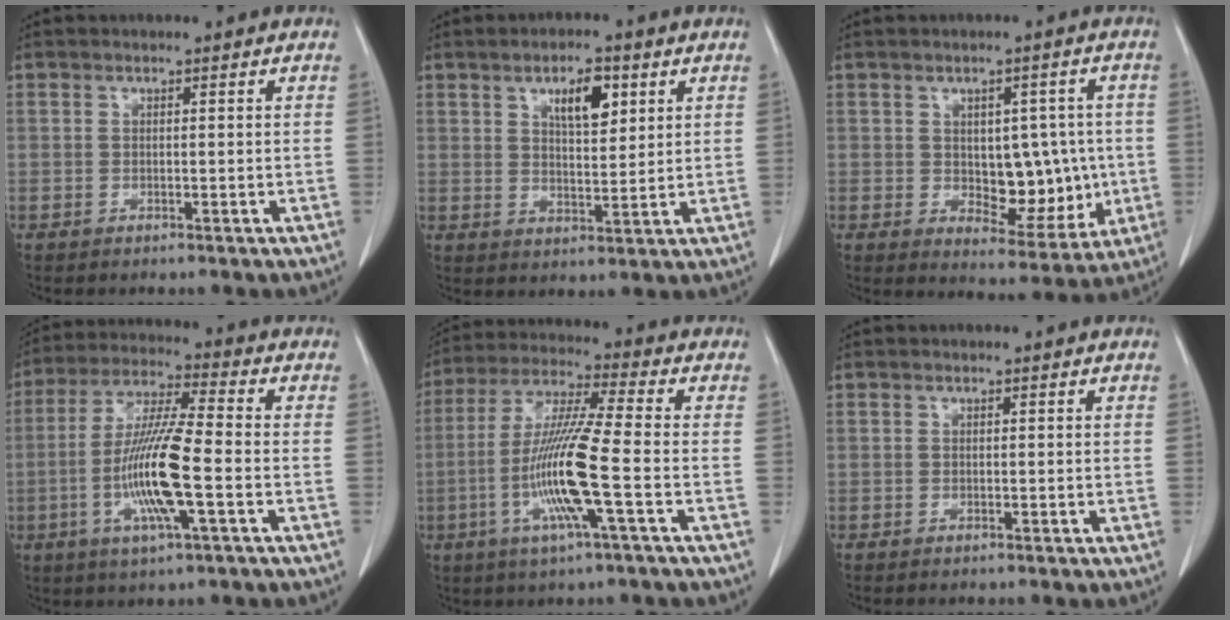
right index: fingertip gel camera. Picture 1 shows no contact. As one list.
[{"total": 6.5, "force": [3.1, 2.4, 5.2], "torque": [-0.086, 0.002, 0.053]}, {"total": 9.3, "force": [-0.3, 5.3, 7.6], "torque": [-0.085, 0.008, 0.012]}, {"total": 12.9, "force": [-3.1, 0.7, 12.5], "torque": [-0.249, -0.009, -0.064]}, {"total": 13.1, "force": [-3.4, -0.3, 12.6], "torque": [-0.257, -0.010, -0.074]}, {"total": 0.0}]